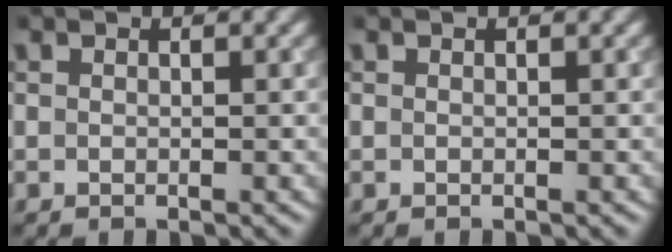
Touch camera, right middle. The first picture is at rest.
{"total": 0.0}